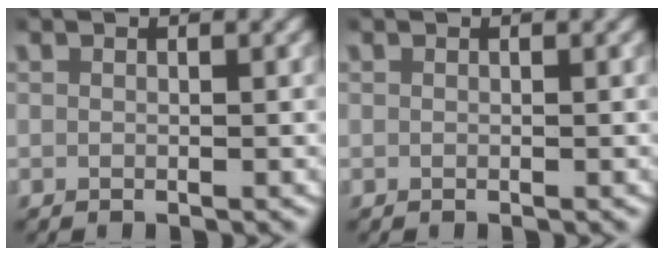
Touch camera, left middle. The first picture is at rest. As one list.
[{"total": 0.0}]